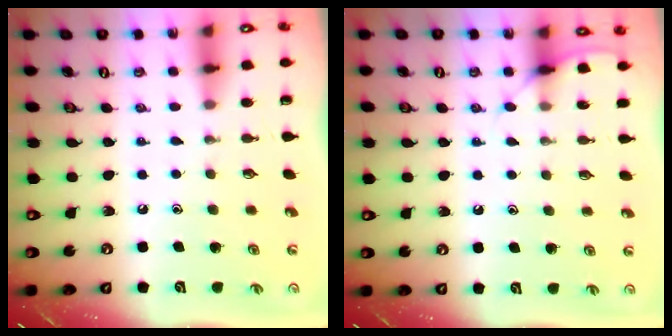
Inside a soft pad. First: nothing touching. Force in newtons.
{"total": 6.6, "press": 6.6, "slide": 0.8}